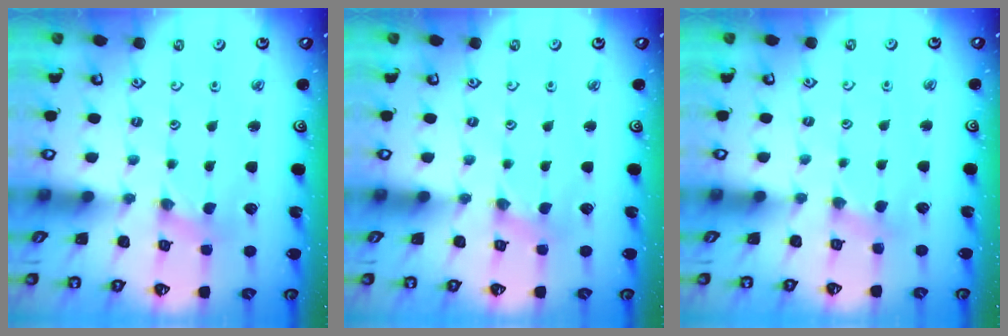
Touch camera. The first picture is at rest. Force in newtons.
{"total": 0.0}
{"total": 2.5, "press": 2.4, "slide": 0.5}